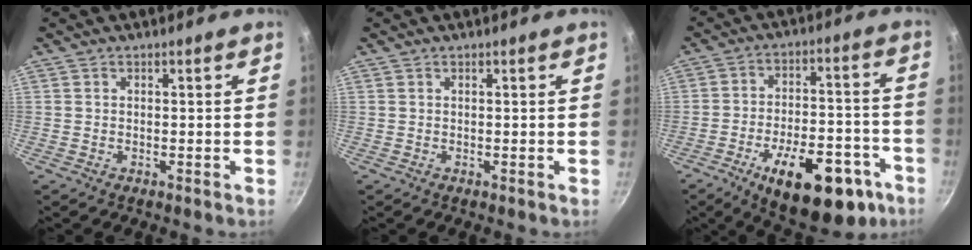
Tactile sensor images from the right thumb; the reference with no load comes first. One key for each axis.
{"total": 0.0}
{"total": 21.4, "fx": -10.8, "fy": 10.0, "fz": 15.6, "tx": -0.186, "ty": 0.055, "tz": -0.140}